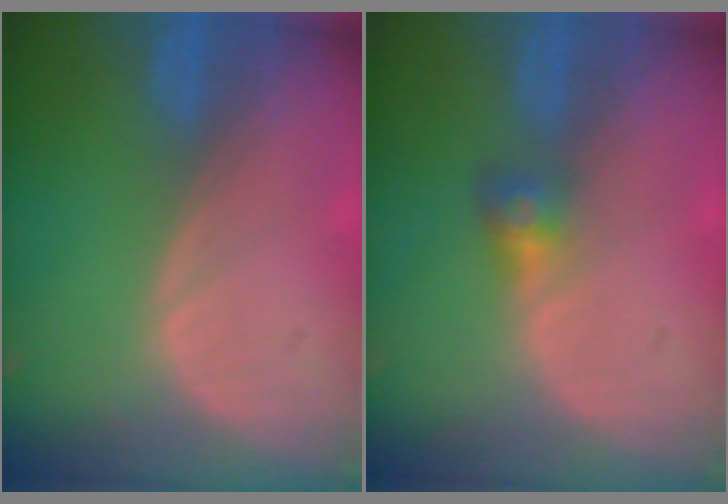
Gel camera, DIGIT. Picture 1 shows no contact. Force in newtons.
{"total": 2.8, "press": 2.6, "slide": 0.9}